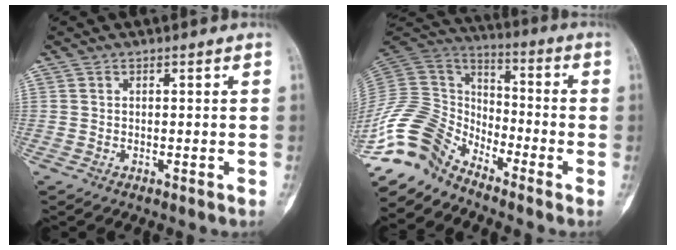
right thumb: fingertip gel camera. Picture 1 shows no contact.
{"total": 13.6, "force": [-10.6, 7.0, 4.9], "torque": [-0.097, 0.095, -0.219]}